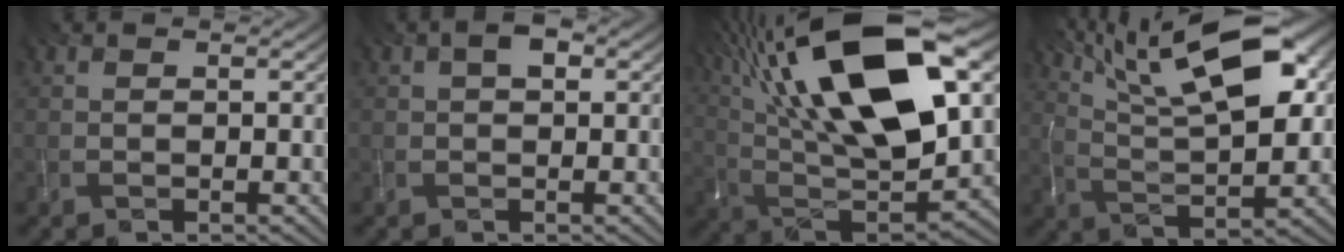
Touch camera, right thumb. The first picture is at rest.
{"total": 1.9, "force": [0.6, 1.0, 1.5], "torque": [-0.030, 0.009, 0.009]}
{"total": 21.3, "force": [9.5, 7.9, 17.4], "torque": [-0.353, 0.043, 0.168]}
{"total": 16.7, "force": [9.2, 5.2, 13.0], "torque": [-0.234, 0.027, 0.146]}